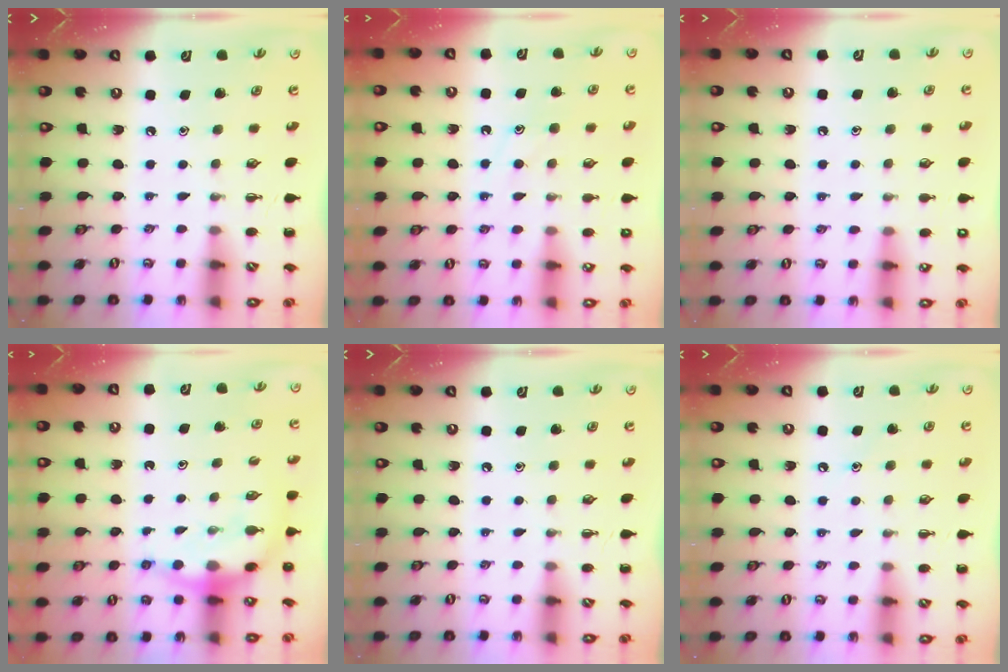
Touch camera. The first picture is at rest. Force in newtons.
{"total": 10.0, "press": 9.9, "slide": 0.7}
{"total": 8.8, "press": 8.5, "slide": 2.1}
{"total": 8.8, "press": 8.7, "slide": 1.4}
{"total": 0.0}
{"total": 5.5, "press": 5.3, "slide": 1.6}